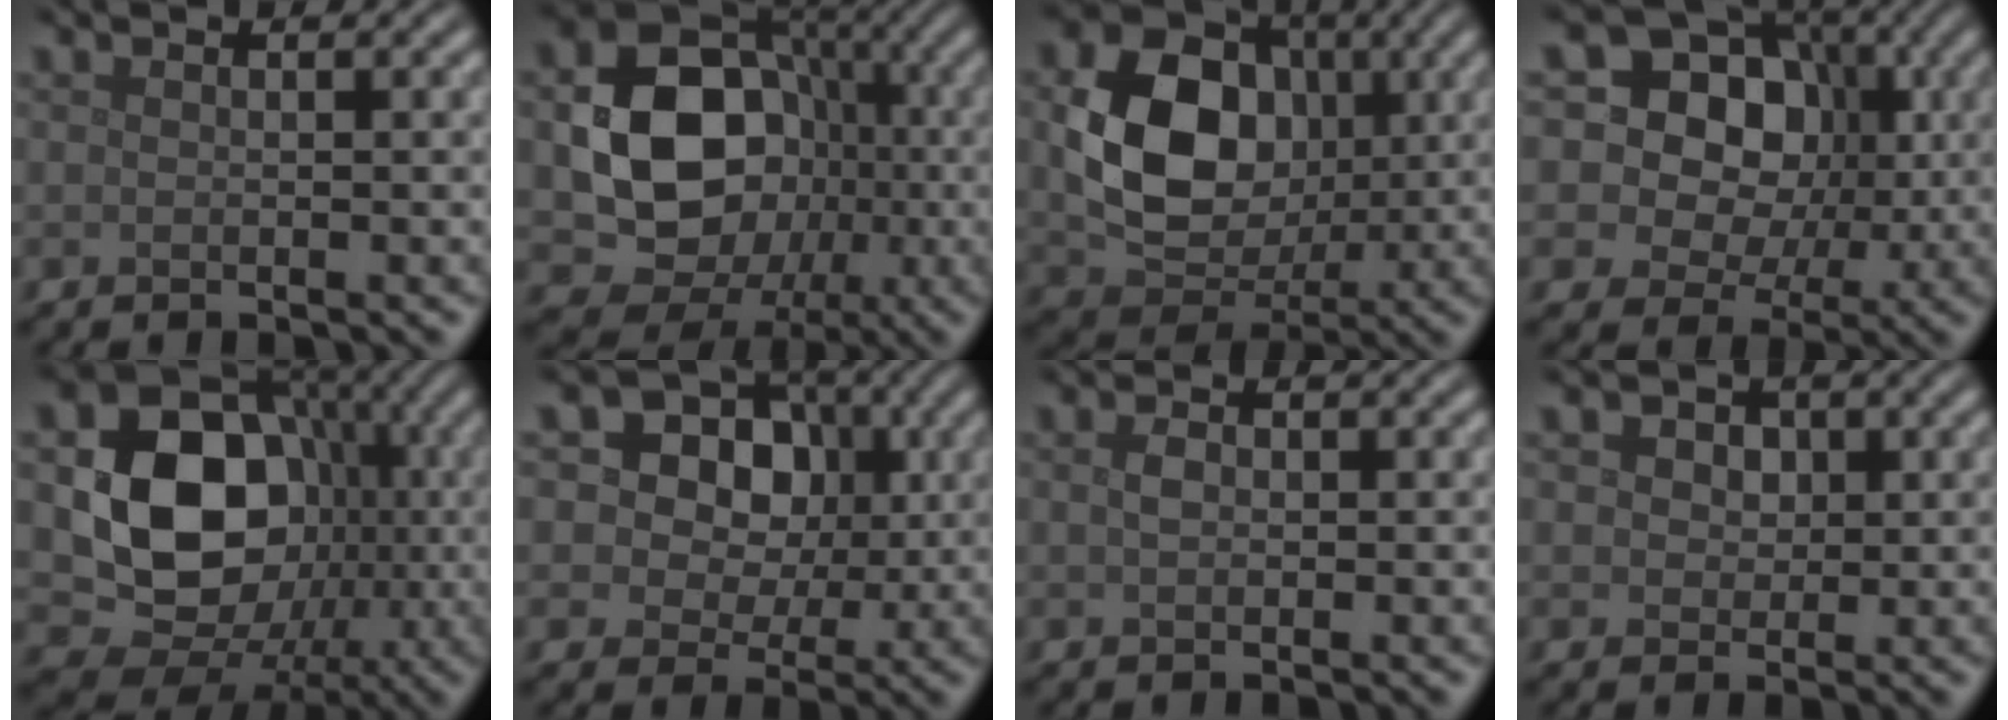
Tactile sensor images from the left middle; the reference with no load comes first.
{"total": 11.3, "force": [-0.8, 9.4, 6.3], "torque": [-0.078, -0.012, -0.026]}
{"total": 9.9, "force": [0.7, 7.5, 6.4], "torque": [-0.129, -0.002, 0.016]}
{"total": 15.3, "force": [4.0, 12.8, 7.4], "torque": [-0.133, 0.048, 0.050]}
{"total": 12.7, "force": [-0.5, 10.3, 7.4], "torque": [-0.101, -0.012, -0.015]}
{"total": 11.4, "force": [3.8, 9.2, 5.7], "torque": [-0.092, 0.037, 0.049]}
{"total": 1.0, "force": [0.1, 0.7, 0.7], "torque": [-0.016, 0.001, 0.001]}
{"total": 3.7, "force": [1.6, 2.7, 1.9], "torque": [-0.028, 0.010, 0.006]}